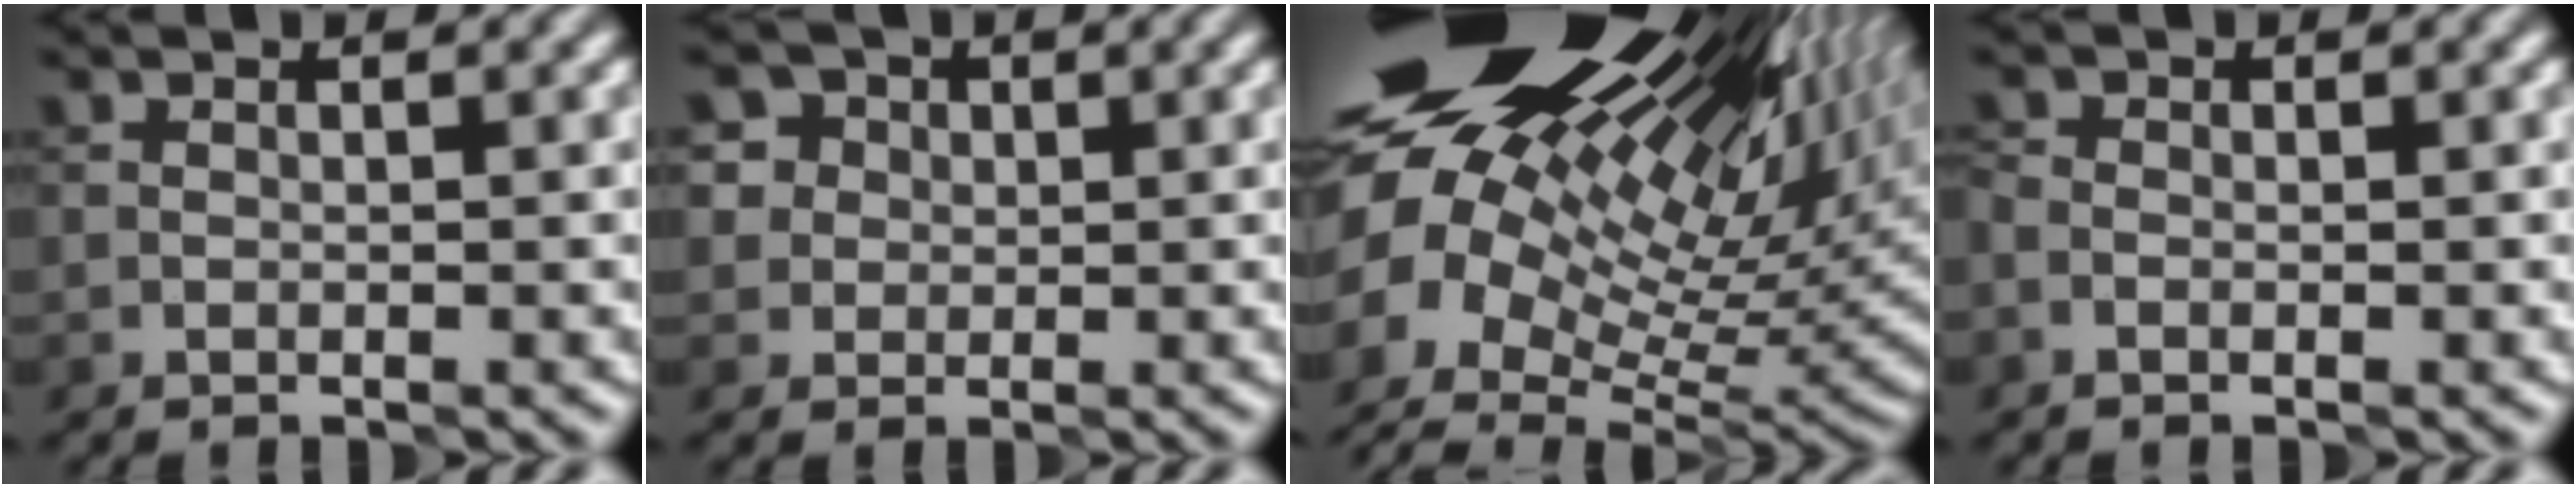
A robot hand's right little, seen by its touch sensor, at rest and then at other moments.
{"total": 3.8, "force": [1.6, 3.4, 0.7], "torque": [0.014, 0.021, 0.017]}
{"total": 18.7, "force": [7.1, 9.5, 14.5], "torque": [-0.260, 0.023, 0.161]}
{"total": 0.7, "force": [-0.4, 0.5, 0.4], "torque": [-0.012, -0.001, -0.009]}